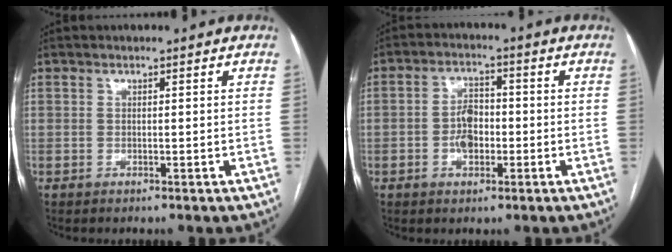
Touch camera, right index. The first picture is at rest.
{"total": 4.8, "force": [-1.2, 2.9, 3.6], "torque": [-0.069, 0.010, -0.022]}